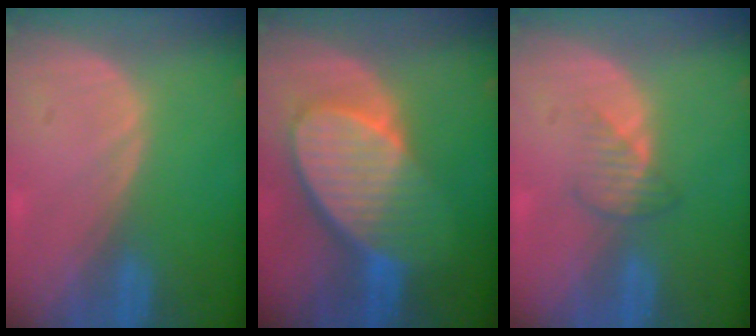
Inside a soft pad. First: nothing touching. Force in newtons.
{"total": 10.0, "press": 8.8, "slide": 4.7}
{"total": 2.5, "press": 2.5, "slide": 0.4}